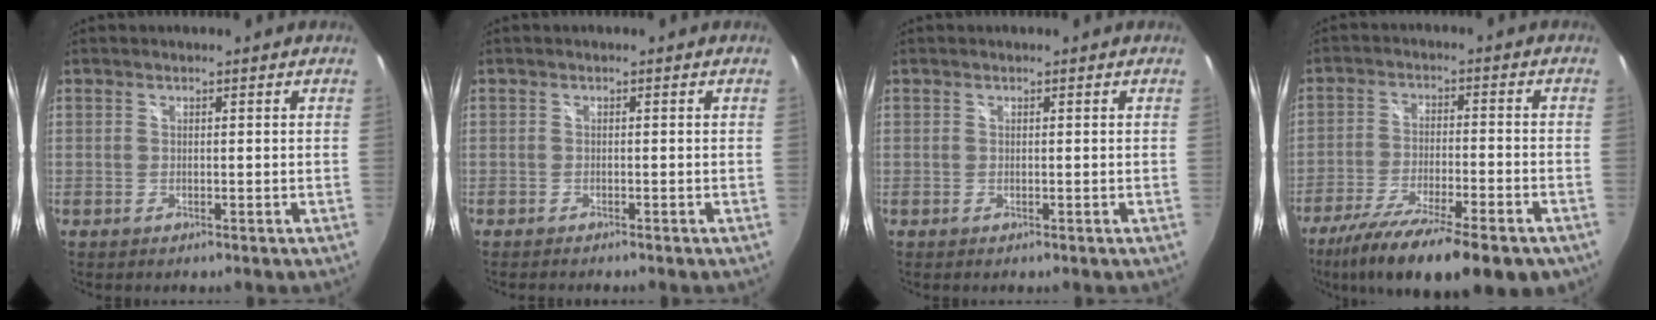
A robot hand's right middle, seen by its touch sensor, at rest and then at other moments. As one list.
[{"total": 1.6, "force": [-1.5, 0.3, 0.5], "torque": [-0.014, -0.012, -0.025]}, {"total": 0.0}, {"total": 20.4, "force": [-14.7, 5.1, 13.2], "torque": [-0.240, -0.050, -0.230]}]